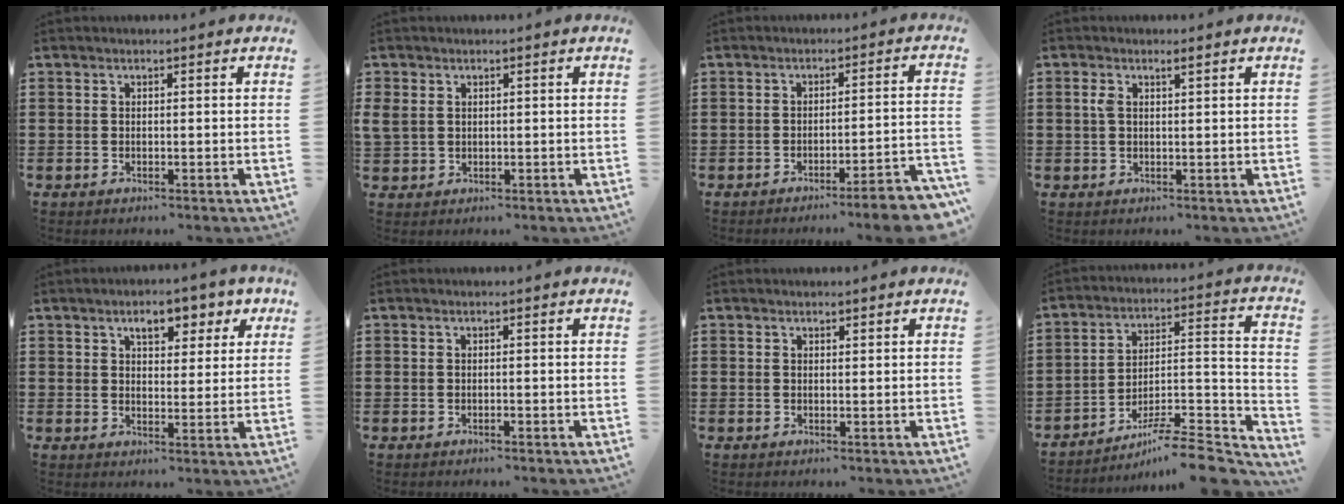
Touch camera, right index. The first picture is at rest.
{"total": 2.0, "force": [0.9, 1.5, 0.9], "torque": [-0.023, 0.008, 0.015]}
{"total": 4.5, "force": [-3.7, -0.2, 2.5], "torque": [-0.043, -0.013, -0.071]}
{"total": 1.9, "force": [0.7, 0.7, 1.6], "torque": [-0.034, 0.005, 0.010]}
{"total": 5.5, "force": [3.6, 2.6, 3.3], "torque": [-0.056, 0.003, 0.057]}
{"total": 0.0}
{"total": 0.6, "force": [0.4, 0.3, 0.2], "torque": [-0.005, 0.001, 0.009]}
{"total": 8.2, "force": [-6.9, 0.8, 4.3], "torque": [-0.059, 0.002, -0.137]}